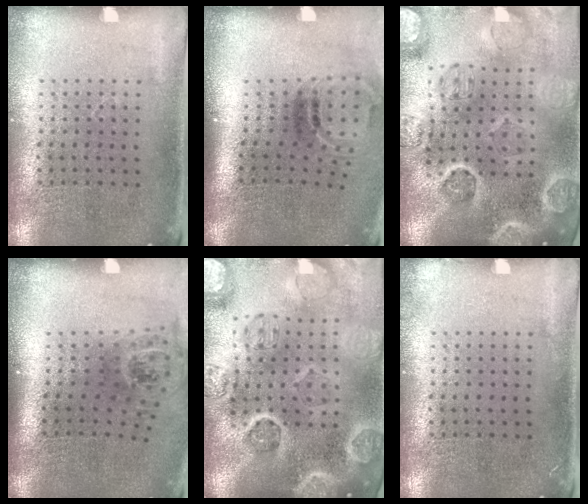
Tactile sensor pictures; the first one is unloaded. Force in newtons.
{"total": 2.0, "press": 1.2, "slide": 1.6}
{"total": 4.3, "press": 4.0, "slide": 1.5}
{"total": 1.8, "press": 1.3, "slide": 1.3}
{"total": 5.5, "press": 4.6, "slide": 2.9}
{"total": 0.6, "press": 0.6, "slide": 0.2}